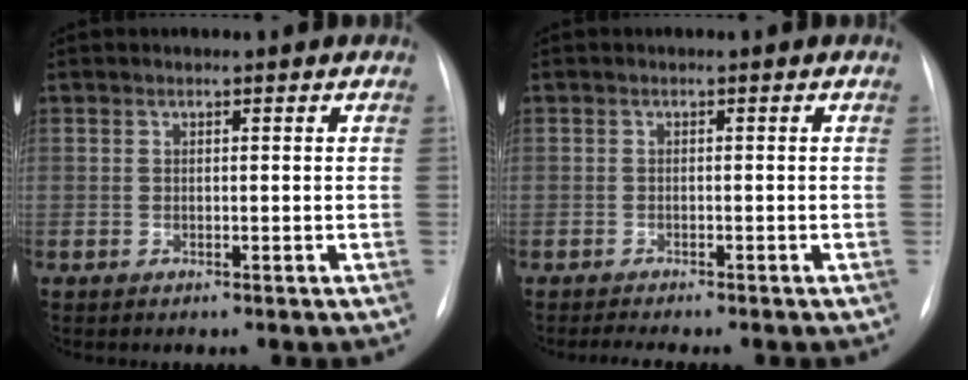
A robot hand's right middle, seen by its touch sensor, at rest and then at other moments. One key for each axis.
{"total": 2.2, "fx": -2.0, "fy": 0.2, "fz": 1.0, "tx": -0.018, "ty": -0.006, "tz": -0.028}